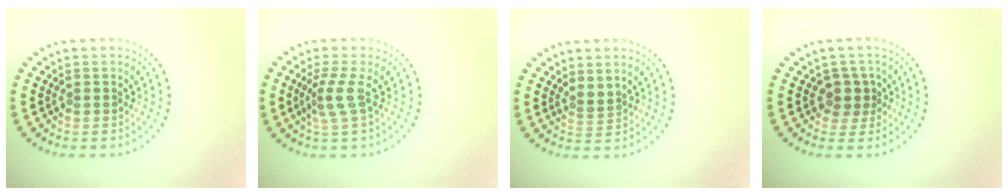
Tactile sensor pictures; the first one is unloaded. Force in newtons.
{"total": 2.2, "press": 1.5, "slide": 1.6}
{"total": 1.1, "press": 0.6, "slide": 1.0}
{"total": 2.0, "press": 1.6, "slide": 1.1}